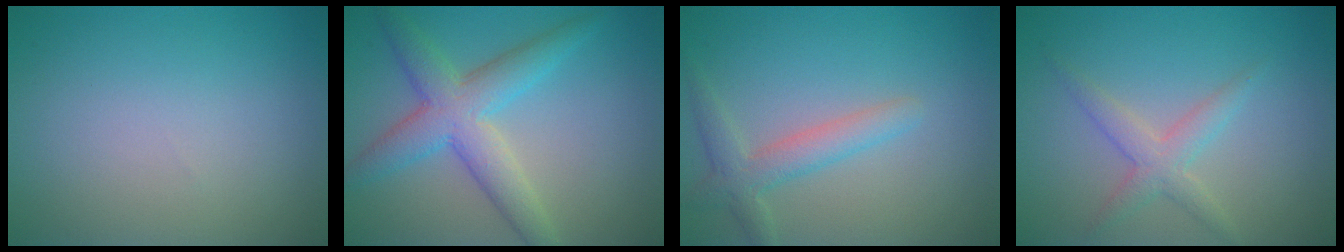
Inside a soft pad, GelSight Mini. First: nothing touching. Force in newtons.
{"total": 5.6, "press": 5.6, "slide": 0.2}
{"total": 2.8, "press": 2.8, "slide": 0.3}
{"total": 2.4, "press": 2.4, "slide": 0.1}